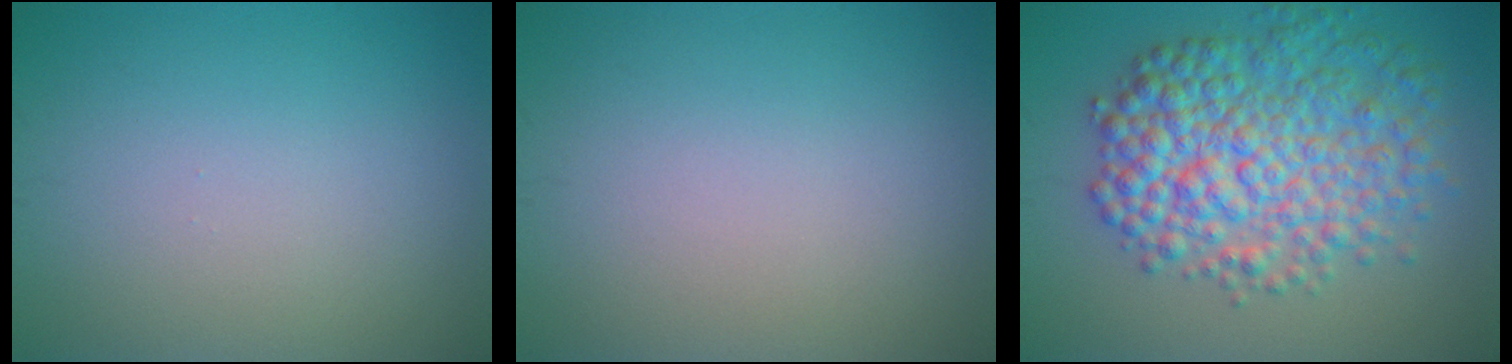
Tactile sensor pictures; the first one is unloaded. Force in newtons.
{"total": 0.0}
{"total": 8.5, "press": 8.5, "slide": 0.1}